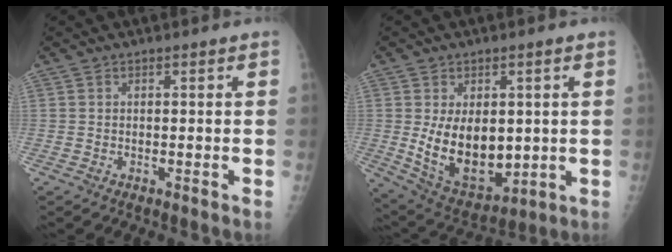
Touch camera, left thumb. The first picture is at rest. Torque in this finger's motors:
{"motor_torque": [0.19, 3.12, 1.33, 0.05, 0.19]}